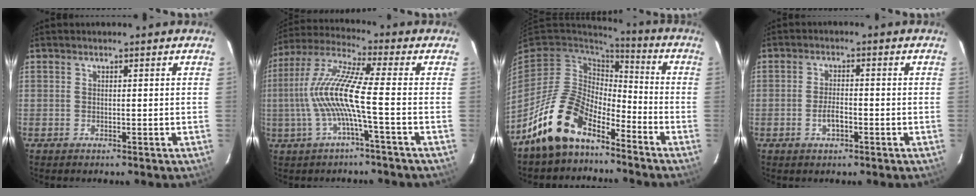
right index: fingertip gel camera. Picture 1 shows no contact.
{"total": 11.8, "force": [-2.2, -0.2, 11.6], "torque": [-0.237, 0.004, -0.041]}
{"total": 14.3, "force": [-10.1, 6.7, 7.5], "torque": [-0.156, 0.010, -0.189]}
{"total": 3.2, "force": [-1.4, 1.5, 2.5], "torque": [-0.053, 0.000, -0.023]}